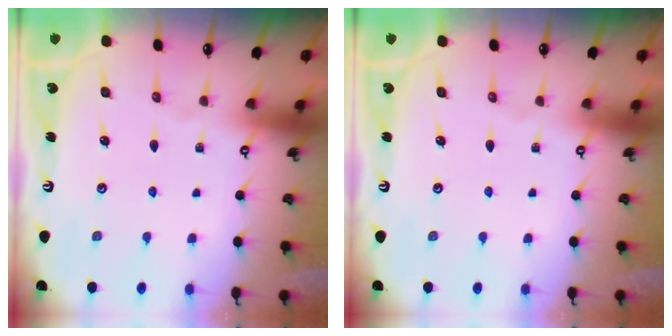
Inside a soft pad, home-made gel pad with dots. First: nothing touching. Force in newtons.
{"total": 0.0}